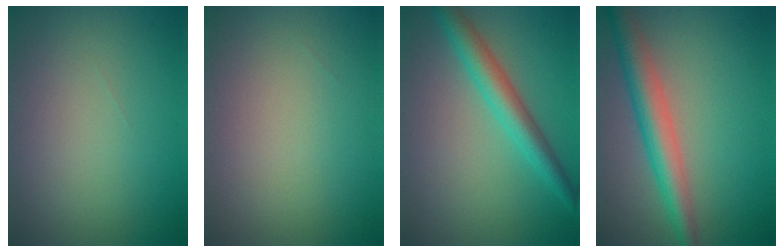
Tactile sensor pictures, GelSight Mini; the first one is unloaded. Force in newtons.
{"total": 0.0}
{"total": 4.0, "press": 4.0, "slide": 0.1}
{"total": 5.1, "press": 5.1, "slide": 0.1}